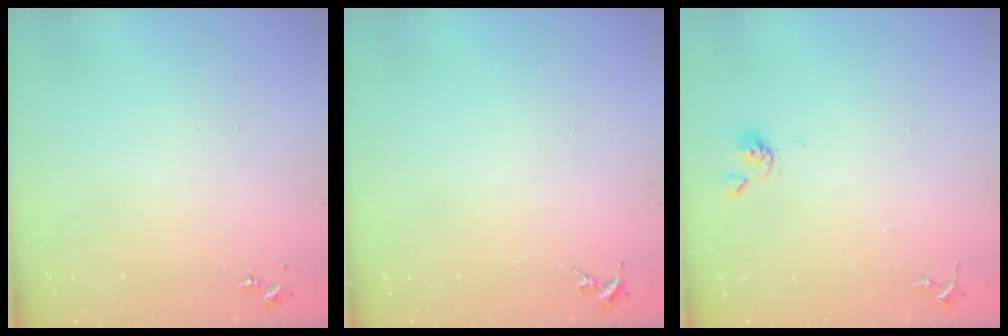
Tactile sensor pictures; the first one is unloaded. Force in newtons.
{"total": 0.0}
{"total": 4.8, "press": 4.7, "slide": 0.6}